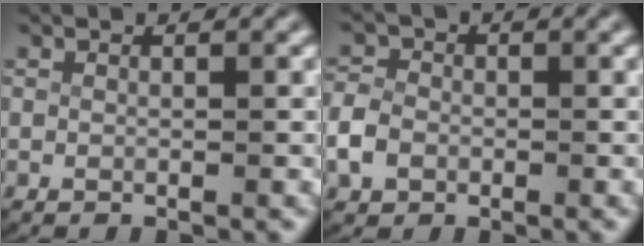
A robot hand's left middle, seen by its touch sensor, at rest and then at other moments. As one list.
[{"total": 2.5, "force": [-0.8, 2.2, 1.1], "torque": [-0.036, -0.004, -0.015]}]